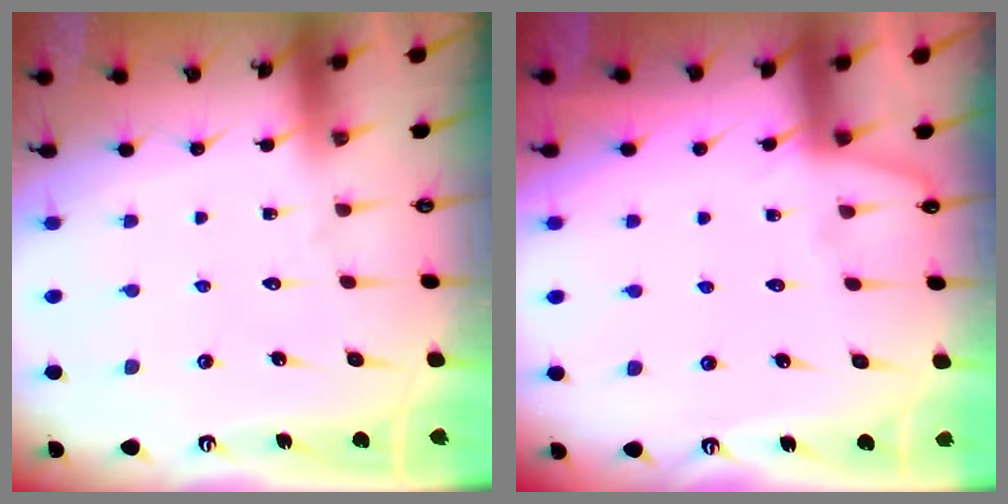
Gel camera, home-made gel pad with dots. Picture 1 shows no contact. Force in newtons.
{"total": 2.0, "press": 2.0, "slide": 0.4}